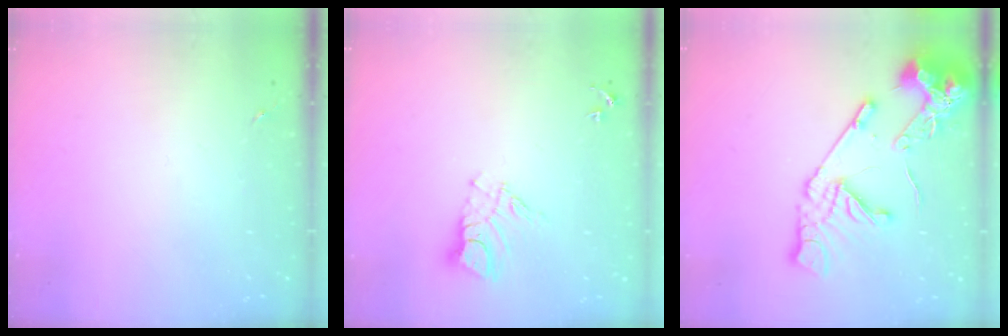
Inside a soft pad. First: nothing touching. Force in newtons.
{"total": 9.2, "press": 9.1, "slide": 0.8}
{"total": 17.1, "press": 17.0, "slide": 2.1}